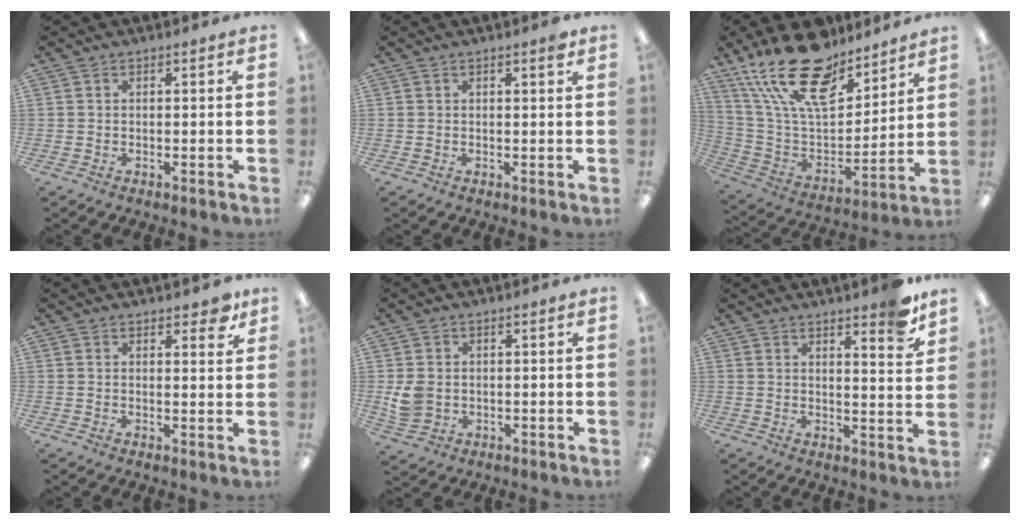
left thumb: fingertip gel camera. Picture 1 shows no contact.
{"total": 1.5, "force": [1.0, 0.2, 1.1], "torque": [-0.008, -0.004, 0.014]}
{"total": 23.7, "force": [16.5, 10.7, 13.2], "torque": [-0.255, -0.102, 0.295]}
{"total": 4.0, "force": [3.1, 1.6, 1.9], "torque": [-0.011, -0.014, 0.051]}
{"total": 5.0, "force": [0.3, 4.2, 2.7], "torque": [-0.049, 0.004, 0.008]}
{"total": 7.8, "force": [6.1, 1.7, 4.6], "torque": [-0.050, -0.038, 0.099]}